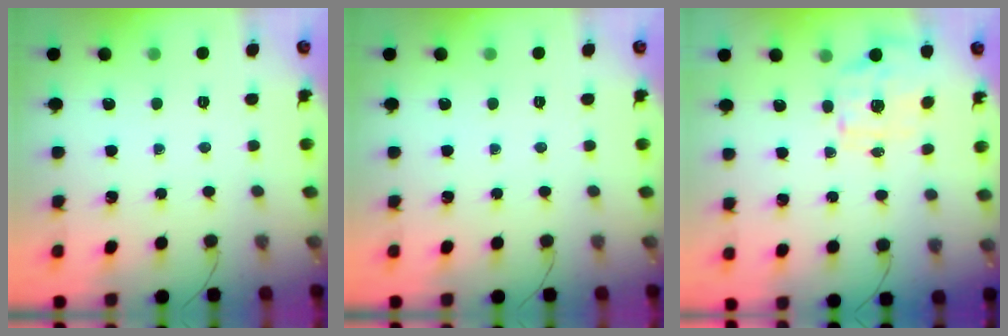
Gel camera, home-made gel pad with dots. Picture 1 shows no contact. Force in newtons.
{"total": 0.0}
{"total": 2.6, "press": 2.3, "slide": 1.3}